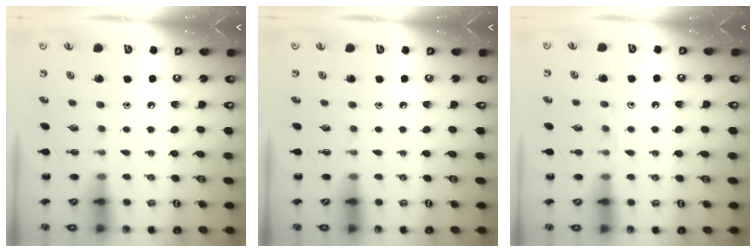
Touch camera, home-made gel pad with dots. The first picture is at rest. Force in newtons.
{"total": 0.0}
{"total": 7.0, "press": 7.0, "slide": 0.8}